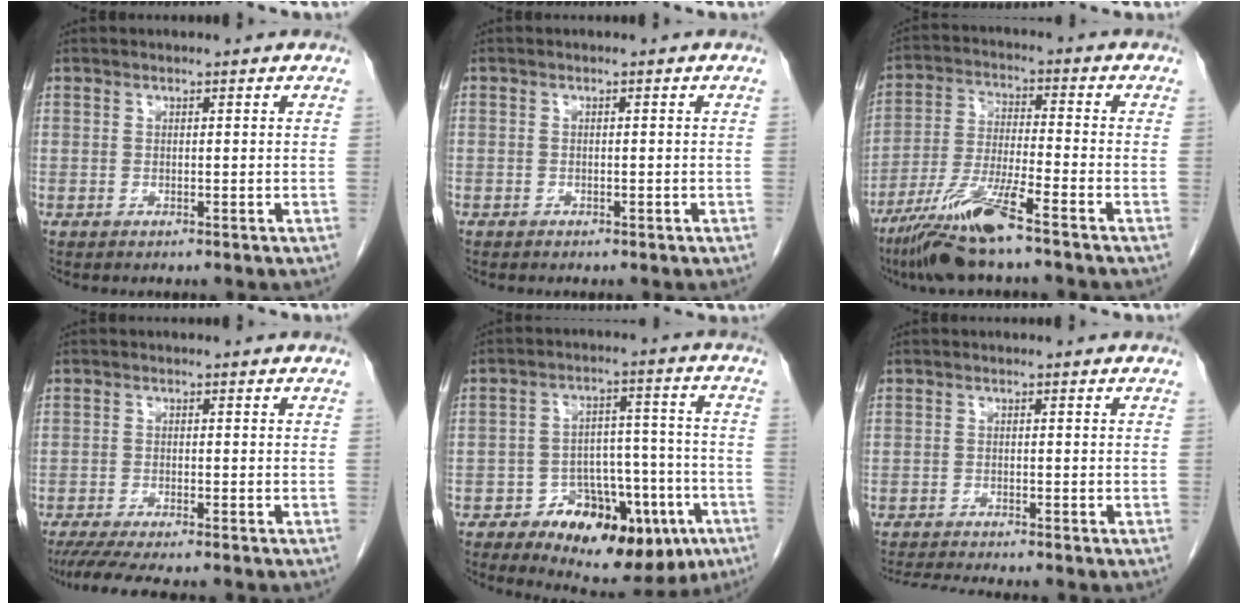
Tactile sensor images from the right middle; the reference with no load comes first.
{"total": 0.6, "force": [-0.4, 0.4, 0.1], "torque": [-0.006, 0.003, -0.008]}
{"total": 11.3, "force": [-7.8, 0.0, 8.2], "torque": [-0.168, -0.032, -0.146]}
{"total": 8.1, "force": [-6.8, 0.6, 4.4], "torque": [-0.065, -0.019, -0.107]}
{"total": 16.2, "force": [-8.4, 7.9, 11.4], "torque": [-0.139, 0.028, -0.112]}
{"total": 4.7, "force": [-4.4, -0.7, 1.6], "torque": [-0.028, -0.019, -0.072]}